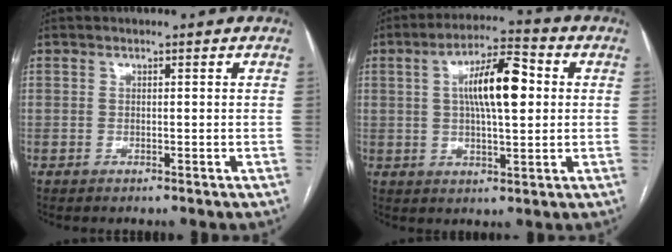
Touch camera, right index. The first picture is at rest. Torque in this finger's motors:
{"motor_torque": [1.56, 0.30, 0.82, 0.16]}